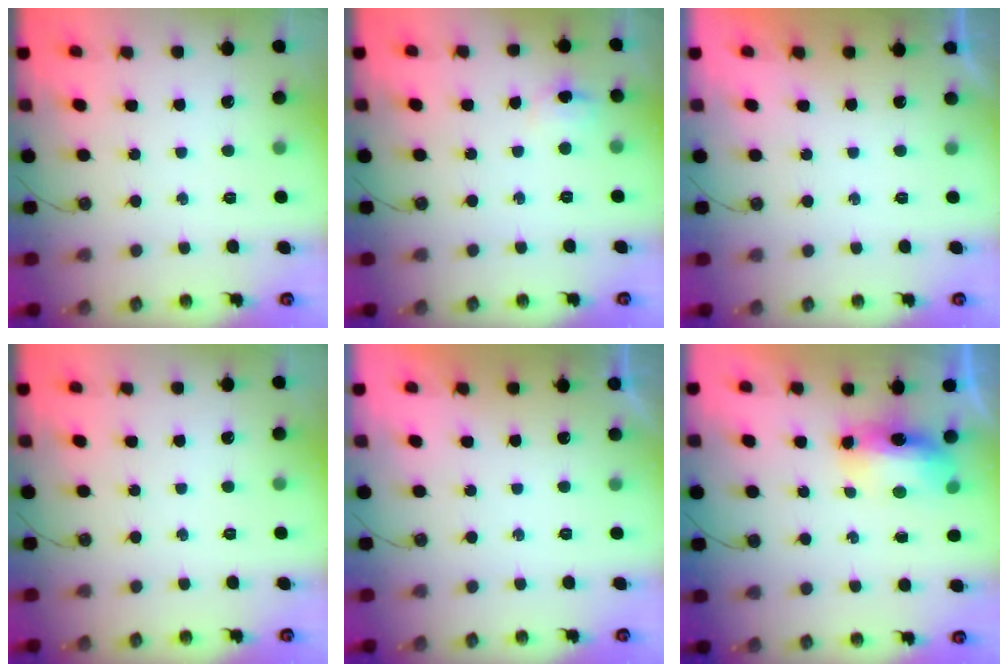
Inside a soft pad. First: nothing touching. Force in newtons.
{"total": 3.9, "press": 3.6, "slide": 1.5}
{"total": 0.0}
{"total": 0.0}
{"total": 0.0}
{"total": 8.4, "press": 8.4, "slide": 0.7}